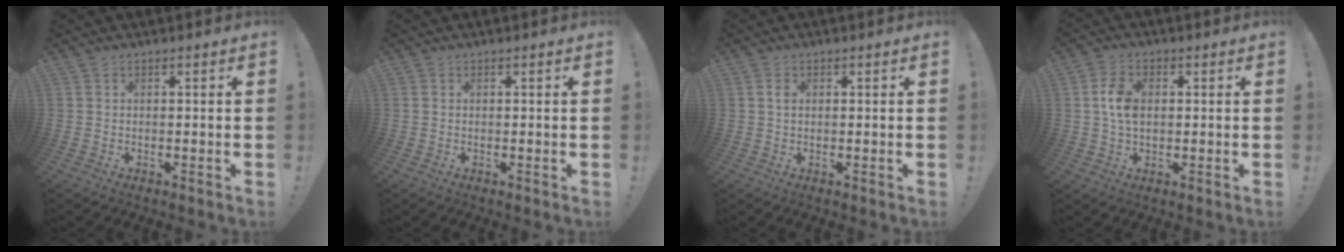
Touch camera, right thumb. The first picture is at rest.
{"total": 0.0}
{"total": 1.5, "force": [0.4, 0.9, 1.1], "torque": [-0.017, 0.002, 0.004]}
{"total": 7.2, "force": [0.7, 4.7, 5.4], "torque": [-0.099, 0.005, 0.011]}